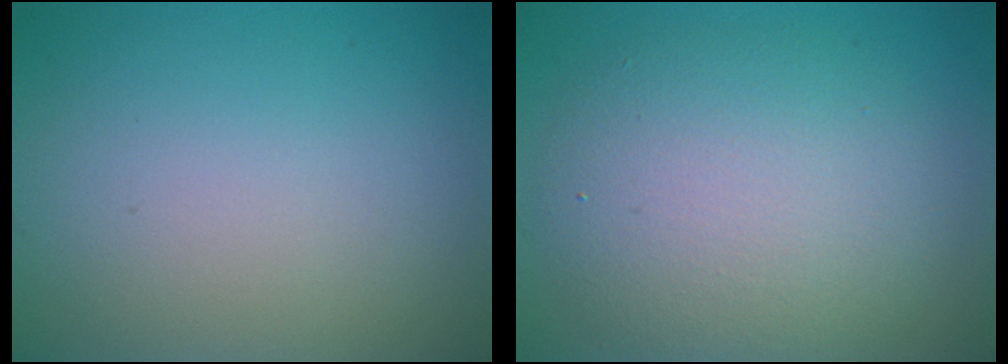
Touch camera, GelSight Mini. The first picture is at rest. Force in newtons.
{"total": 6.8, "press": 6.8, "slide": 0.7}